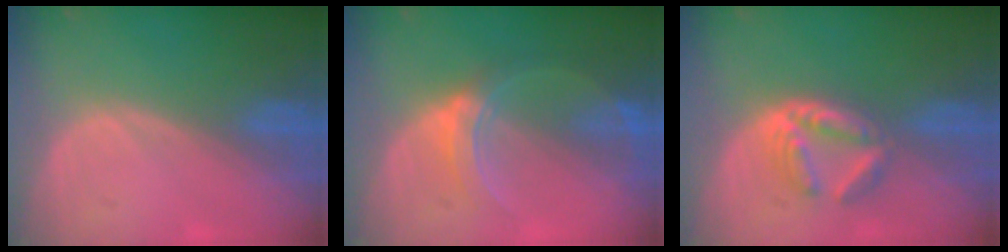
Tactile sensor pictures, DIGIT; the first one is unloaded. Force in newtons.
{"total": 5.8, "press": 5.7, "slide": 0.5}
{"total": 6.3, "press": 5.4, "slide": 3.2}